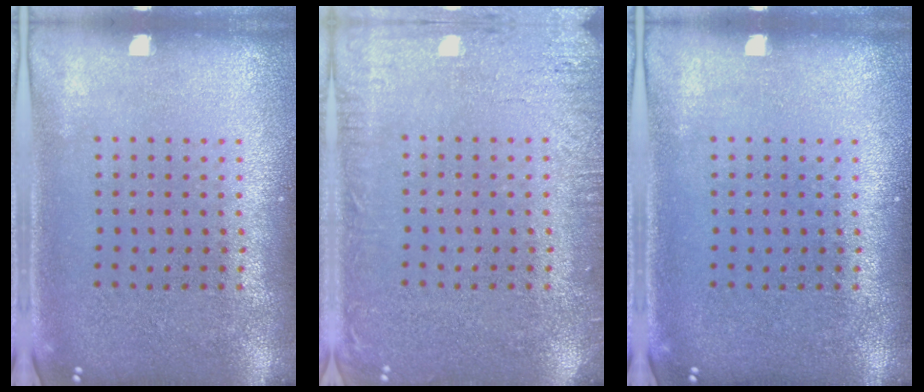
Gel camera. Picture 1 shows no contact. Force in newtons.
{"total": 2.9, "press": 2.8, "slide": 0.4}
{"total": 0.0}